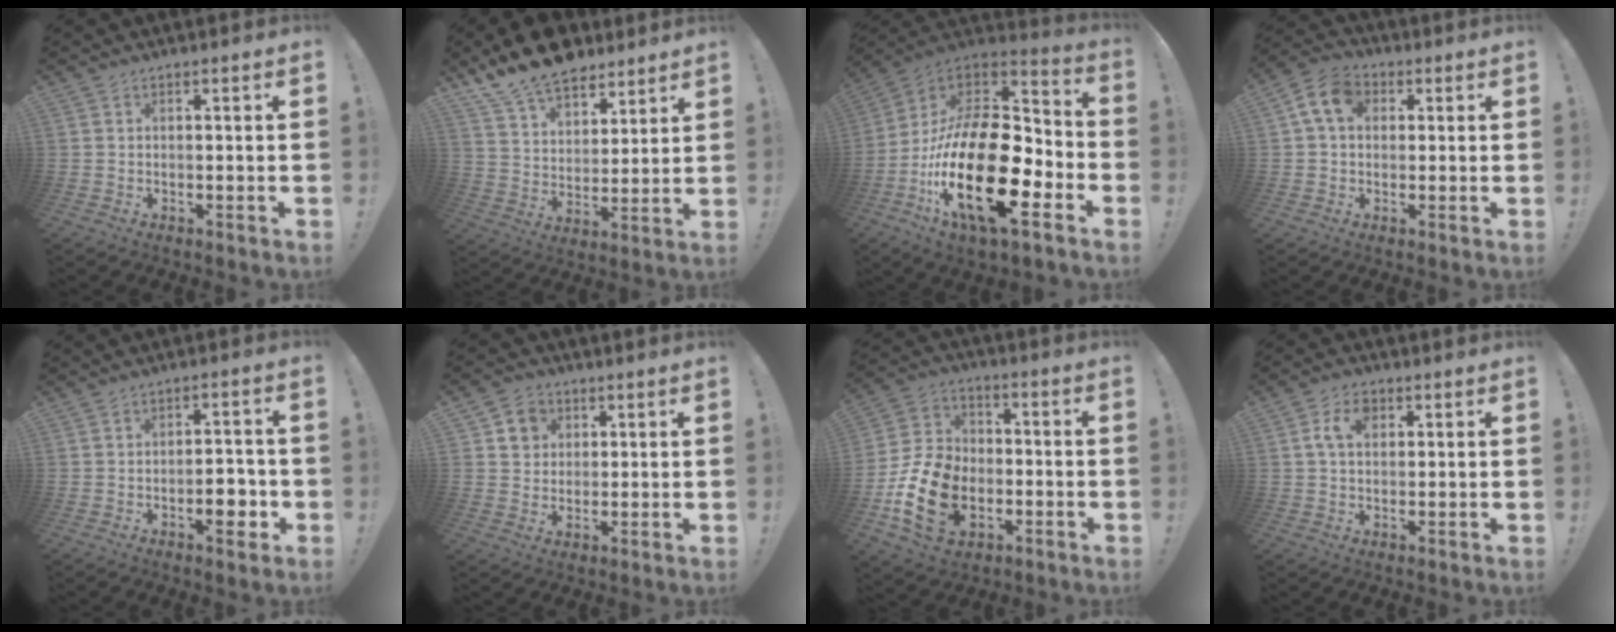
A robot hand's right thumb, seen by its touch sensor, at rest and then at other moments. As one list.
[{"total": 14.8, "force": [11.9, 7.3, 4.9], "torque": [-0.091, -0.088, 0.221]}, {"total": 30.7, "force": [-9.4, 13.5, 25.9], "torque": [-0.507, 0.036, -0.155]}, {"total": 9.3, "force": [2.6, 6.6, 6.1], "torque": [-0.113, 0.010, 0.053]}, {"total": 6.9, "force": [-2.7, 3.6, 5.2], "torque": [-0.059, 0.011, -0.044]}, {"total": 6.7, "force": [2.5, 6.0, 1.6], "torque": [-0.012, -0.009, 0.049]}, {"total": 19.5, "force": [-6.4, 13.7, 12.3], "torque": [-0.227, 0.040, -0.103]}, {"total": 6.6, "force": [1.9, 4.1, 4.8], "torque": [-0.087, 0.007, 0.032]}]